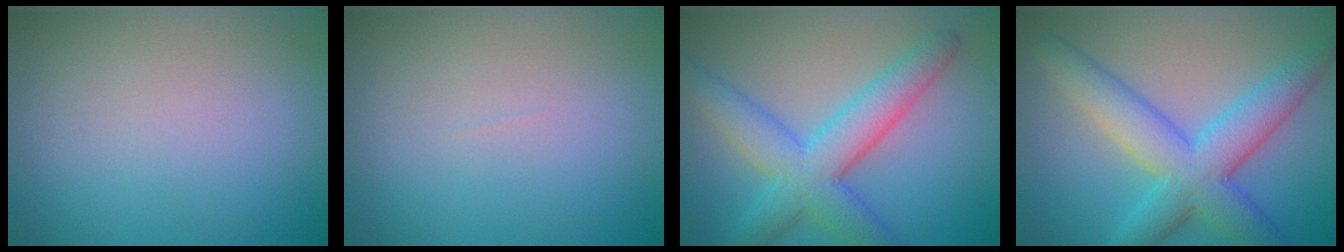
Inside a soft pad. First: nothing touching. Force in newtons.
{"total": 0.0}
{"total": 6.8, "press": 6.8, "slide": 0.1}
{"total": 7.3, "press": 7.3, "slide": 0.1}